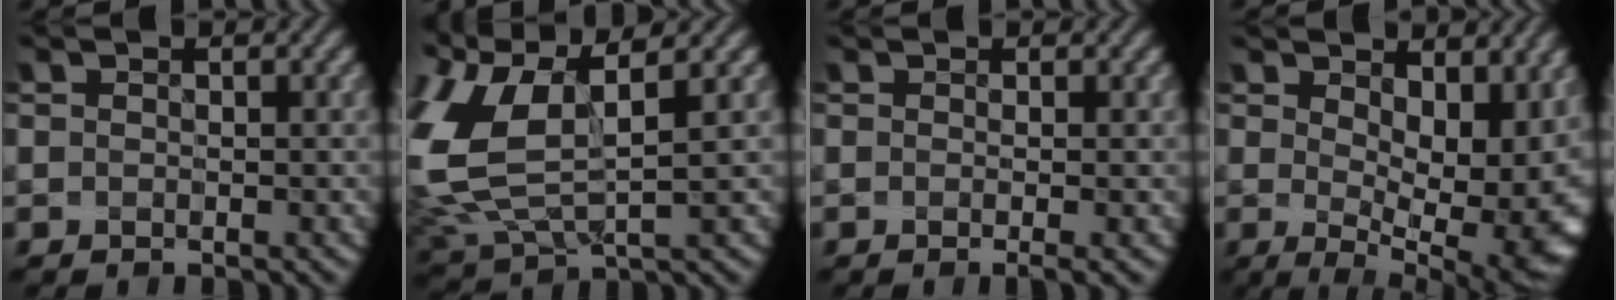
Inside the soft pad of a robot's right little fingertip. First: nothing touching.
{"total": 9.8, "force": [2.7, 4.8, 8.1], "torque": [-0.222, -0.001, 0.071]}
{"total": 1.6, "force": [-0.4, 0.3, 1.5], "torque": [-0.021, -0.005, -0.001]}
{"total": 13.0, "force": [-0.1, 7.2, 10.9], "torque": [-0.138, -0.023, 0.024]}